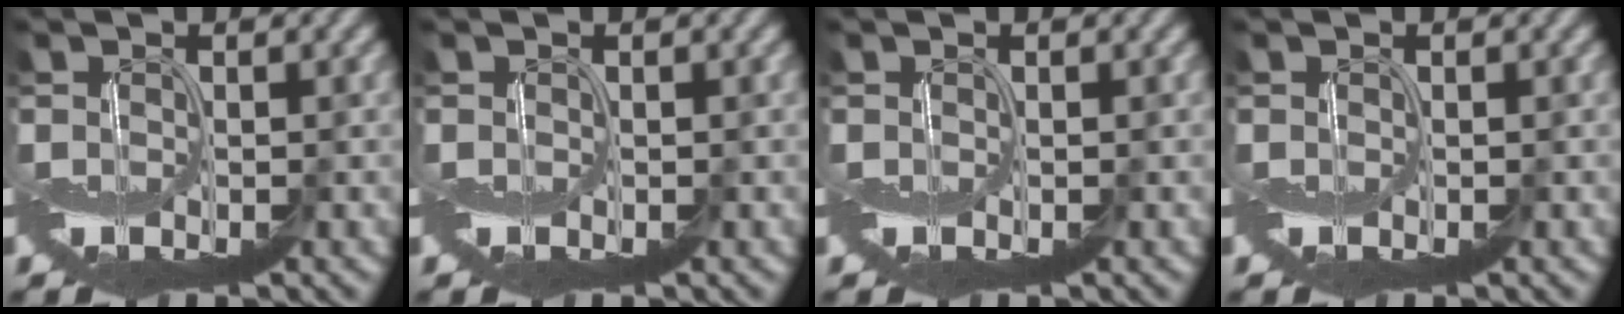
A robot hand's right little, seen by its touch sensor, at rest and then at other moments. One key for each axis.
{"total": 0.0}
{"total": 0.0}
{"total": 0.0}